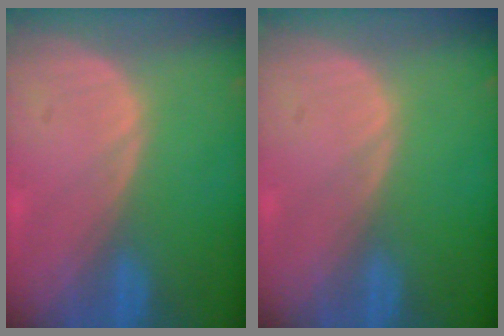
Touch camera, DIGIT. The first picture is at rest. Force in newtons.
{"total": 0.0}